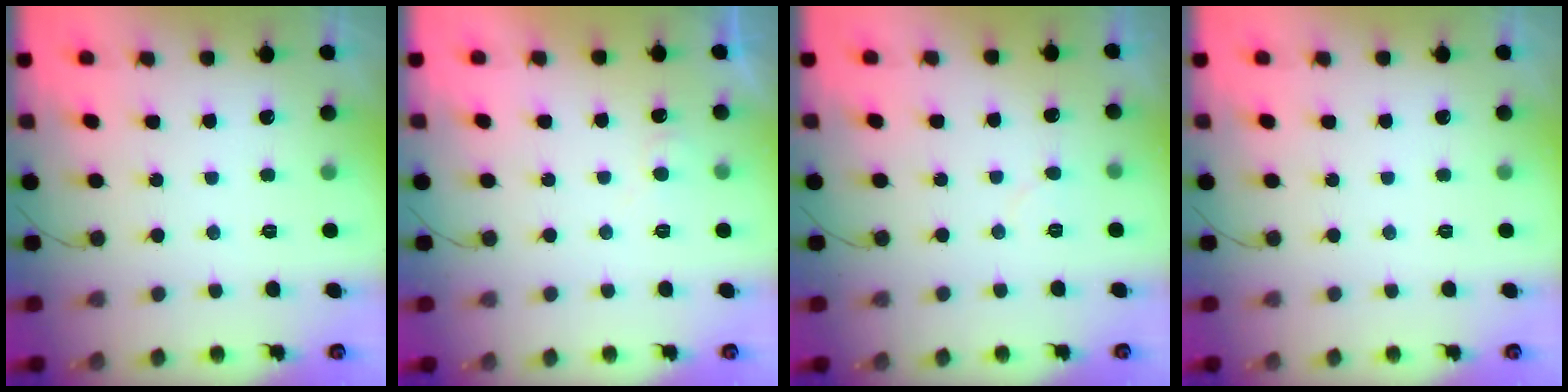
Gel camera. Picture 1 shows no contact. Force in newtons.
{"total": 3.8, "press": 3.8, "slide": 0.4}
{"total": 3.5, "press": 3.4, "slide": 0.3}
{"total": 0.0}